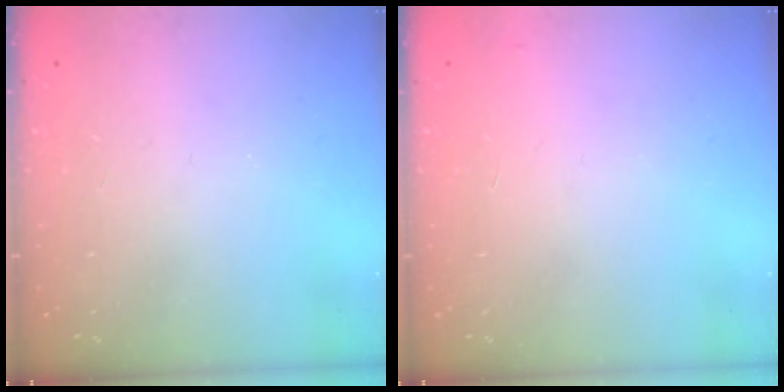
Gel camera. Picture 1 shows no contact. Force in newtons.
{"total": 2.9, "press": 2.9, "slide": 0.1}